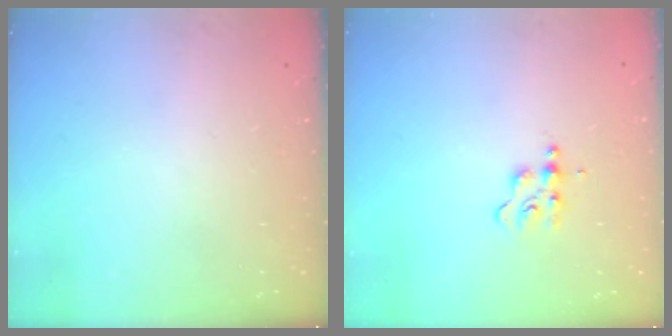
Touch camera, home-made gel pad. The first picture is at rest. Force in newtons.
{"total": 4.0, "press": 4.0, "slide": 0.5}